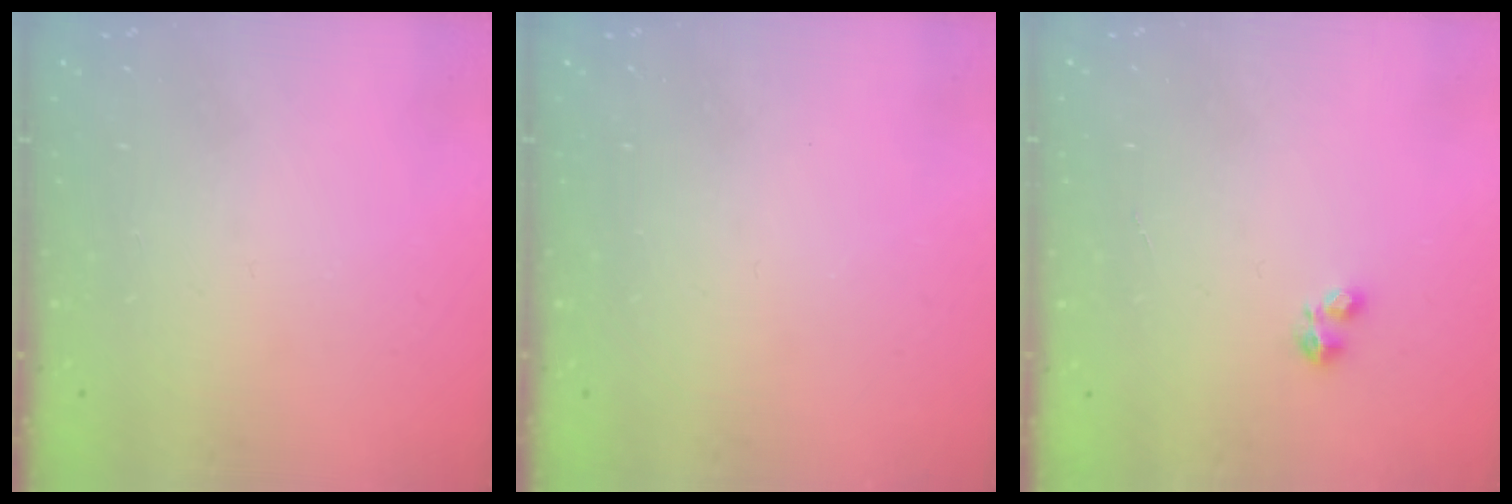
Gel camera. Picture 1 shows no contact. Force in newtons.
{"total": 0.0}
{"total": 2.2, "press": 2.2, "slide": 0.4}